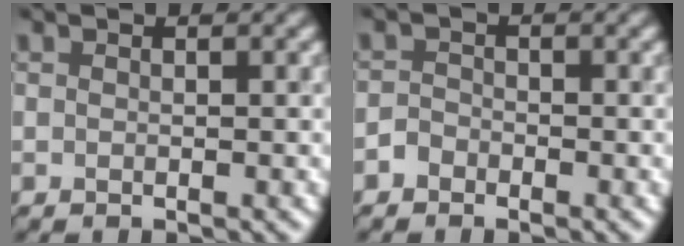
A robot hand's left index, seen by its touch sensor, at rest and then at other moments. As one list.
[{"total": 1.1, "force": [-0.9, 0.5, 0.0], "torque": [0.003, 0.004, -0.021]}]